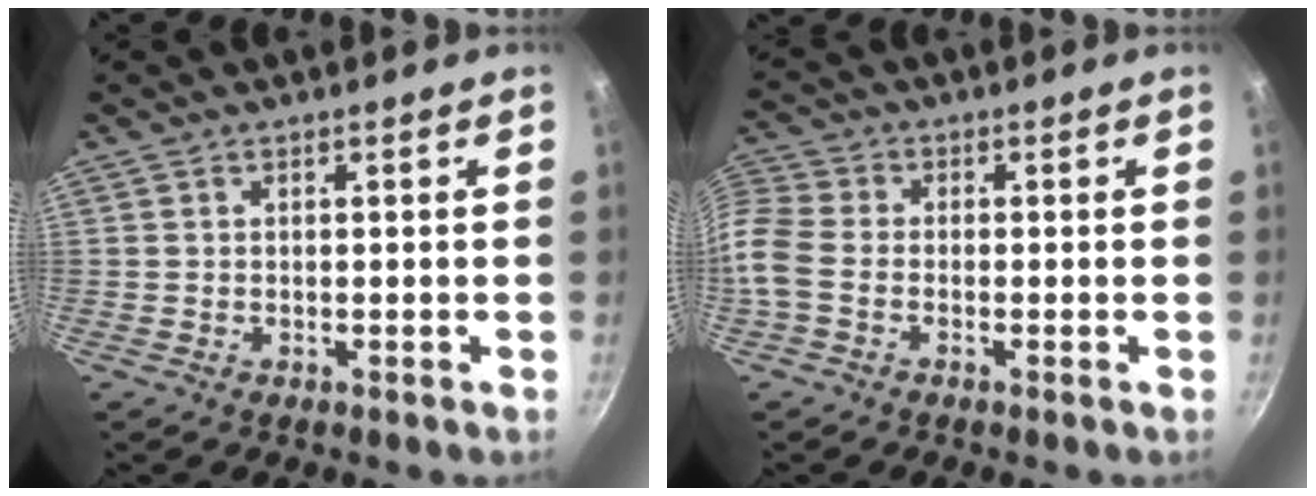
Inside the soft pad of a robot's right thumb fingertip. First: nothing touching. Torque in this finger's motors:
{"motor_torque": [-0.16, 0.44, 0.87, -0.50, 0.30]}